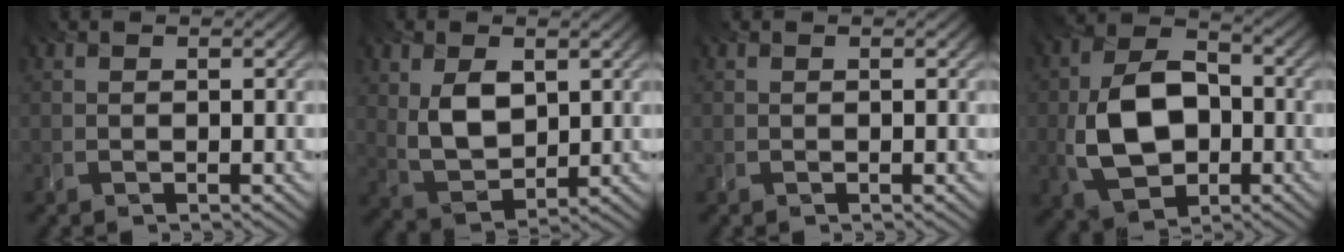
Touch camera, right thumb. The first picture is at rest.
{"total": 6.4, "force": [1.8, 4.0, 4.7], "torque": [-0.106, -0.005, 0.042]}
{"total": 0.0}
{"total": 10.6, "force": [-1.8, 7.0, 7.7], "torque": [-0.166, -0.003, -0.036]}